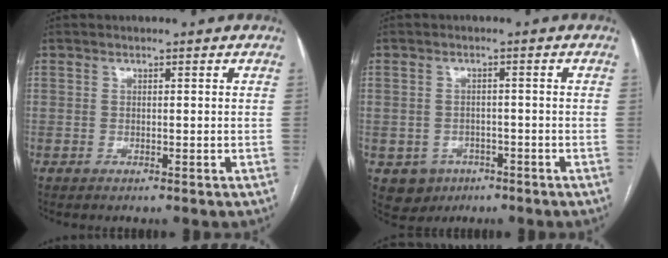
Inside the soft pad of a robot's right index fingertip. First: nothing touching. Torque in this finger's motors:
{"motor_torque": [0.00, -0.07, -0.36, -0.10]}